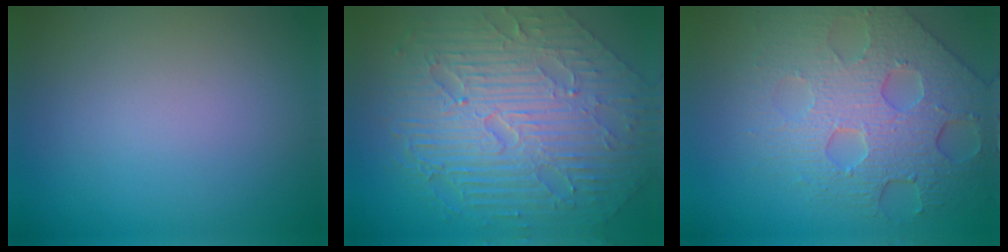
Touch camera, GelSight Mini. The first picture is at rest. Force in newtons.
{"total": 10.9, "press": 7.4, "slide": 8.1}
{"total": 7.1, "press": 5.5, "slide": 4.5}